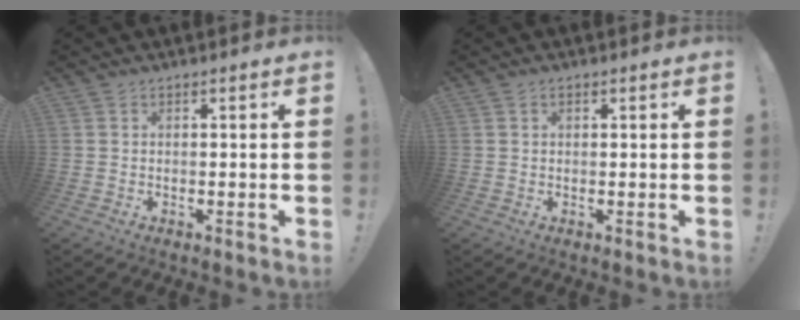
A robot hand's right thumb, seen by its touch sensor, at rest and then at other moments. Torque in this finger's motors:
{"motor_torque": [0.08, -0.25, -0.11, 0.21, 0.00]}